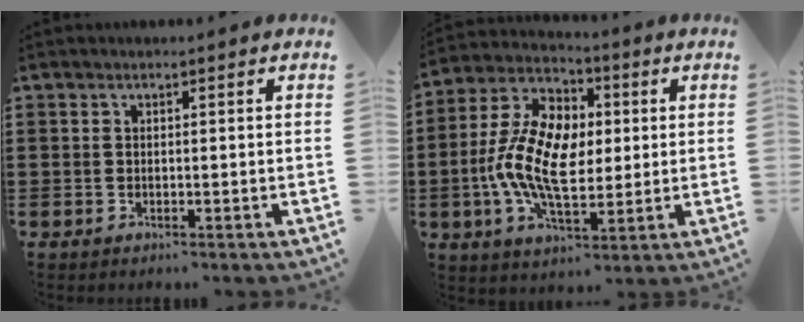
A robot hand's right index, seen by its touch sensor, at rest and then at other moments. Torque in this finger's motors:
{"motor_torque": [2.14, 0.00, 1.06, 0.21]}